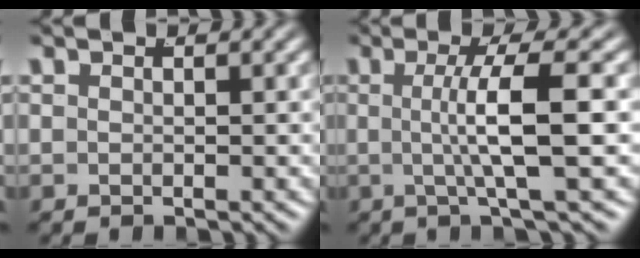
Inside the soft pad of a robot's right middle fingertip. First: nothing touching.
{"total": 4.5, "force": [0.2, -0.6, 4.4], "torque": [-0.073, 0.000, 0.003]}